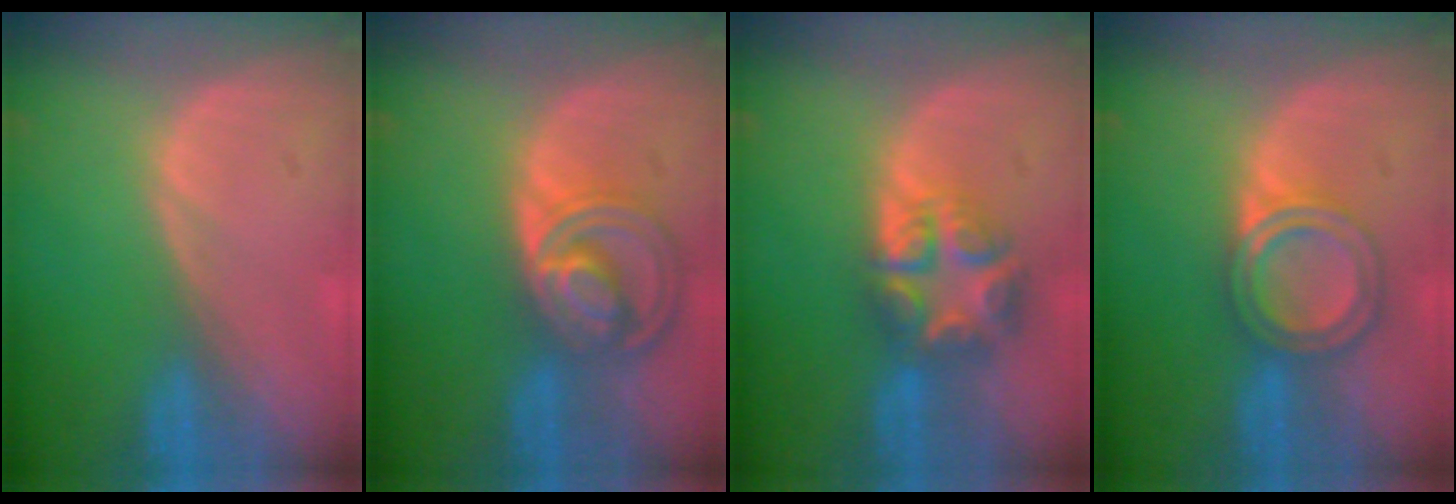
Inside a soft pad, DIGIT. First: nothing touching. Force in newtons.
{"total": 8.6, "press": 7.4, "slide": 4.4}
{"total": 8.0, "press": 6.9, "slide": 4.2}
{"total": 6.1, "press": 5.5, "slide": 2.6}